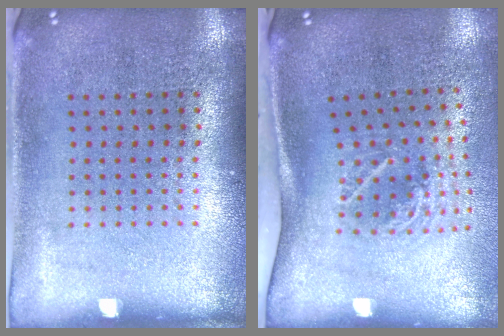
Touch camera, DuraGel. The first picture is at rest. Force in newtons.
{"total": 2.0, "press": 1.3, "slide": 1.5}